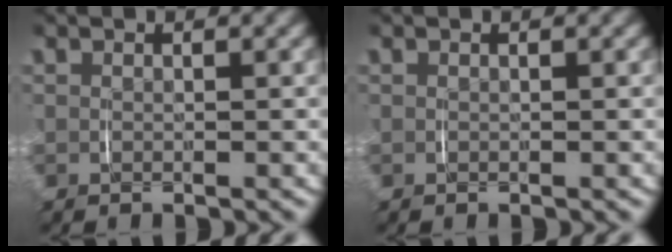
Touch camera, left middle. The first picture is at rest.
{"total": 0.0}